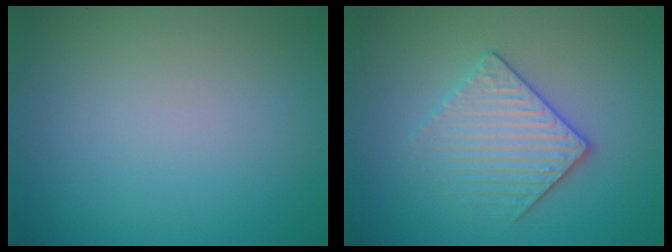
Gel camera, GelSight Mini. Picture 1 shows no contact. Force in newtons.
{"total": 3.2, "press": 3.1, "slide": 0.9}